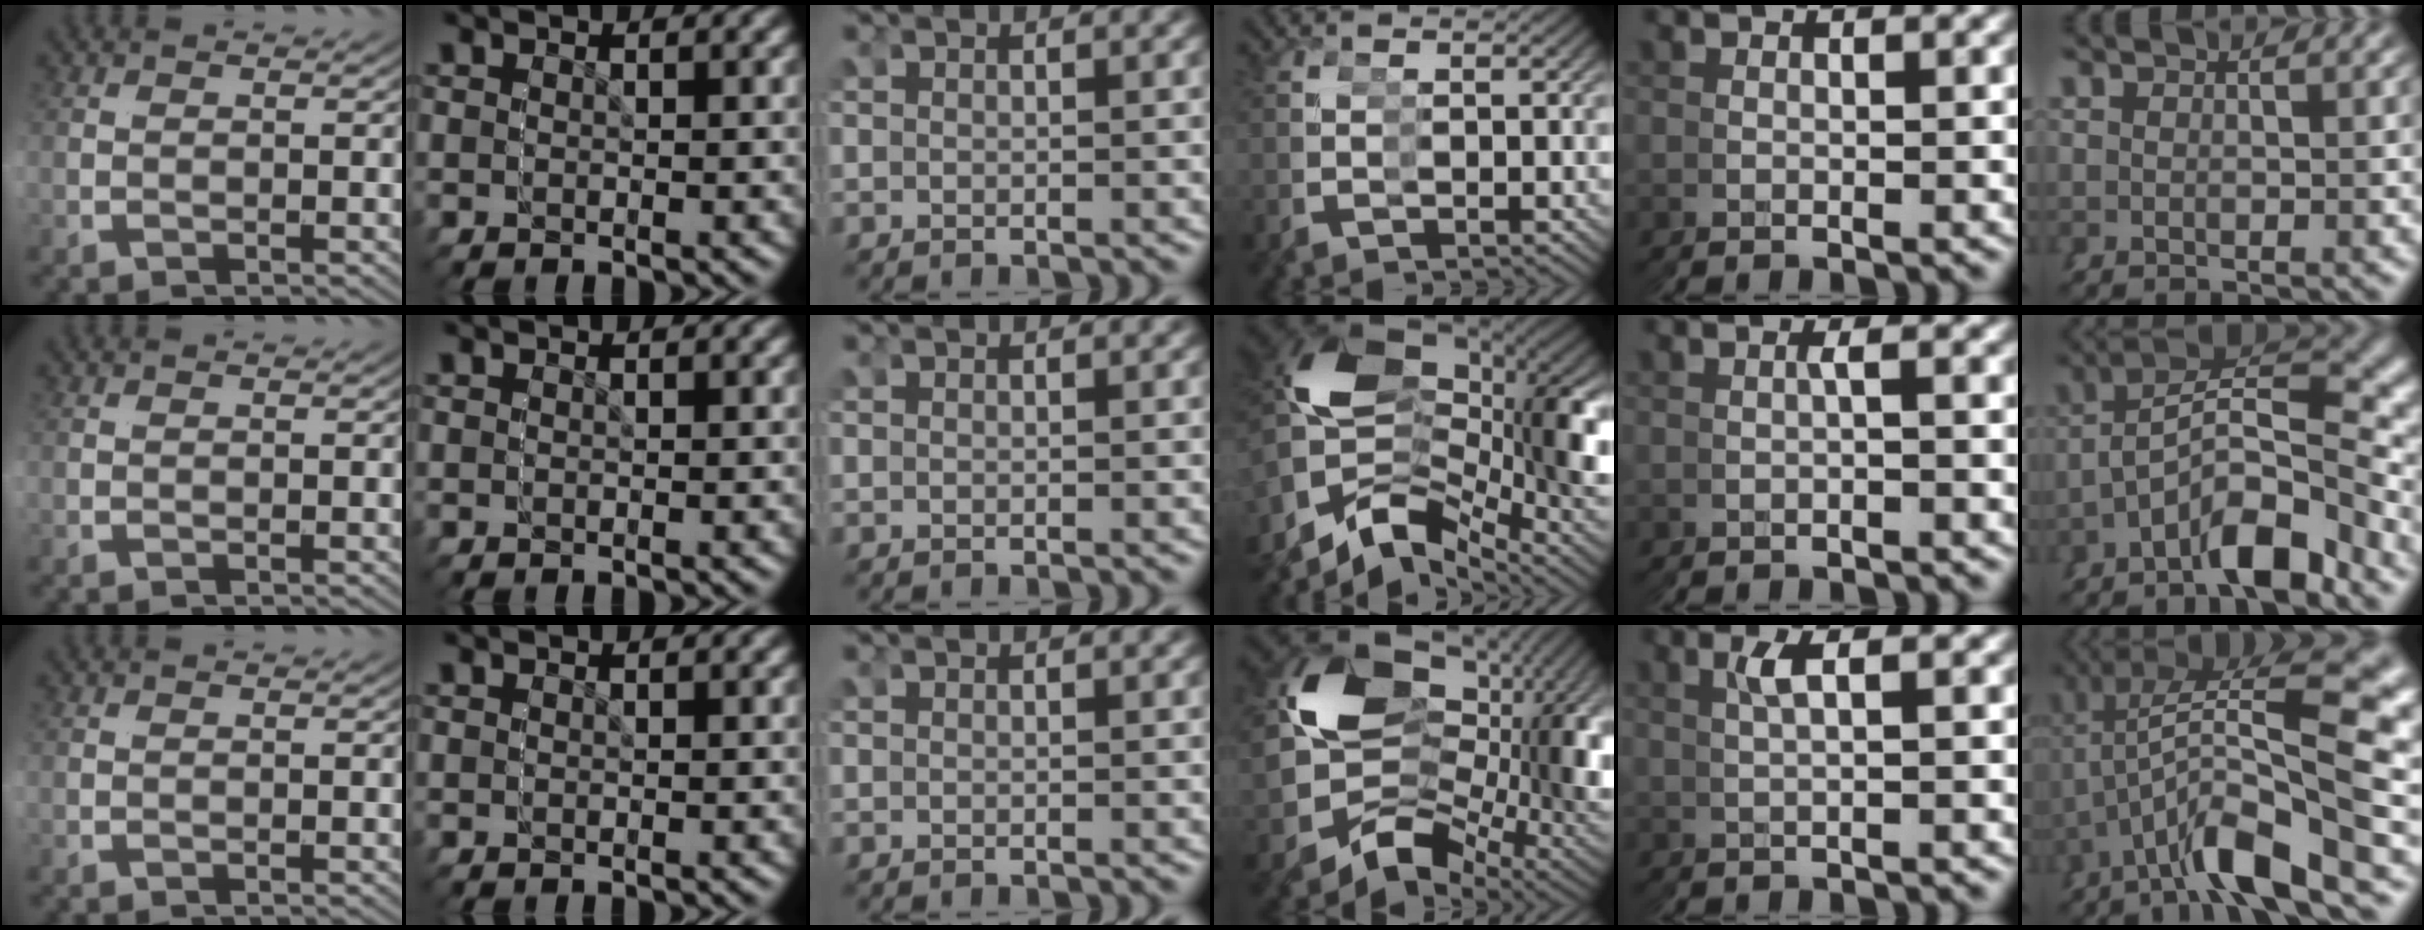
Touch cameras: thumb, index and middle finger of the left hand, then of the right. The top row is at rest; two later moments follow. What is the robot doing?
{"motion": "grasp_and_lifting", "object": "stress ball aka squeeze ball"}